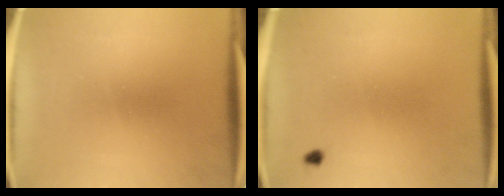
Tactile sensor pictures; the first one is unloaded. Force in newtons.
{"total": 0.7}